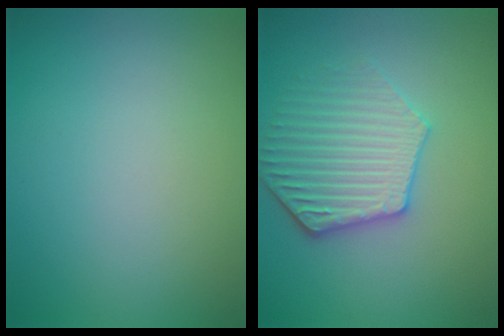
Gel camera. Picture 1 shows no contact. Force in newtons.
{"total": 4.2, "press": 3.9, "slide": 1.6}